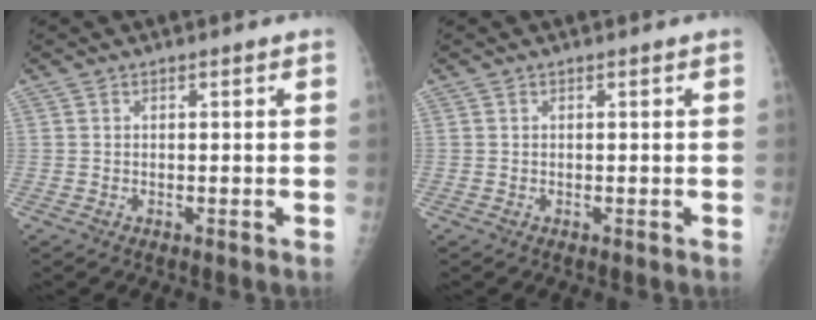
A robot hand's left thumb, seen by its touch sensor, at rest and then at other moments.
{"total": 0.0}